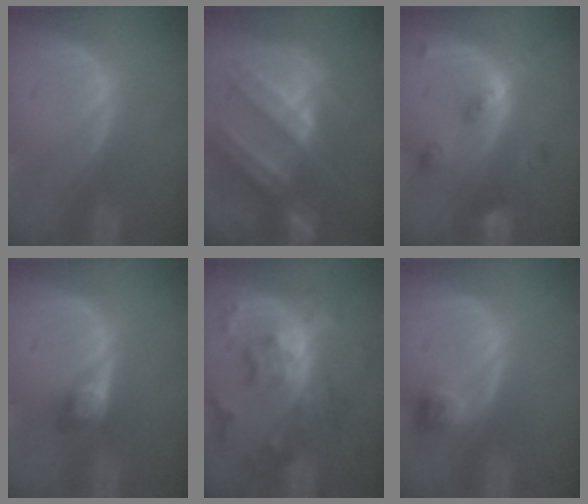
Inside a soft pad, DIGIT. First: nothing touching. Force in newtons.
{"total": 10.1, "press": 9.6, "slide": 3.3}
{"total": 5.2, "press": 4.5, "slide": 2.6}
{"total": 2.6, "press": 2.5, "slide": 0.7}
{"total": 9.4, "press": 9.4, "slide": 0.8}
{"total": 2.3, "press": 2.2, "slide": 0.7}